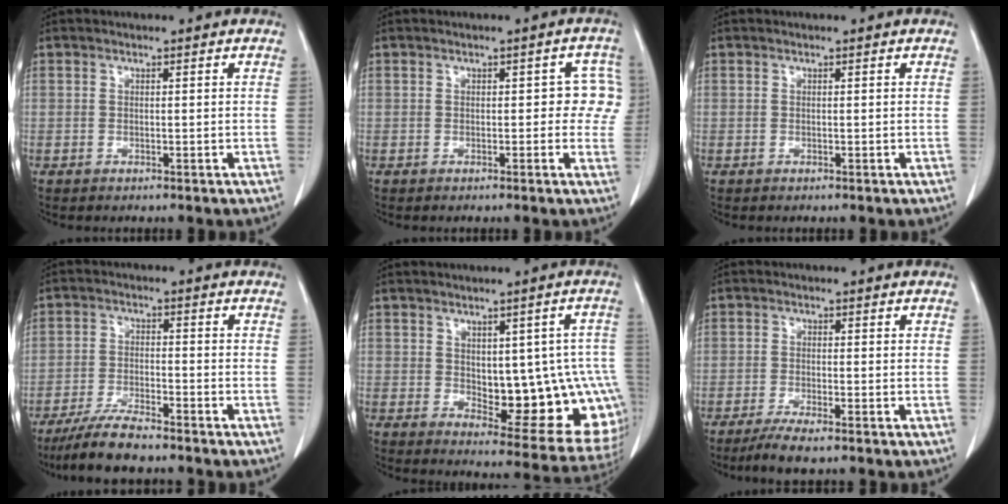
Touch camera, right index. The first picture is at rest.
{"total": 4.0, "force": [0.1, 2.5, 3.2], "torque": [-0.010, 0.023, -0.004]}
{"total": 0.0}
{"total": 6.9, "force": [-5.8, 0.8, 3.6], "torque": [-0.069, -0.020, -0.109]}
{"total": 16.1, "force": [-1.0, 6.5, 14.7], "torque": [-0.136, 0.015, 0.015]}
{"total": 4.2, "force": [-3.2, 0.2, 2.7], "torque": [-0.052, -0.011, -0.059]}